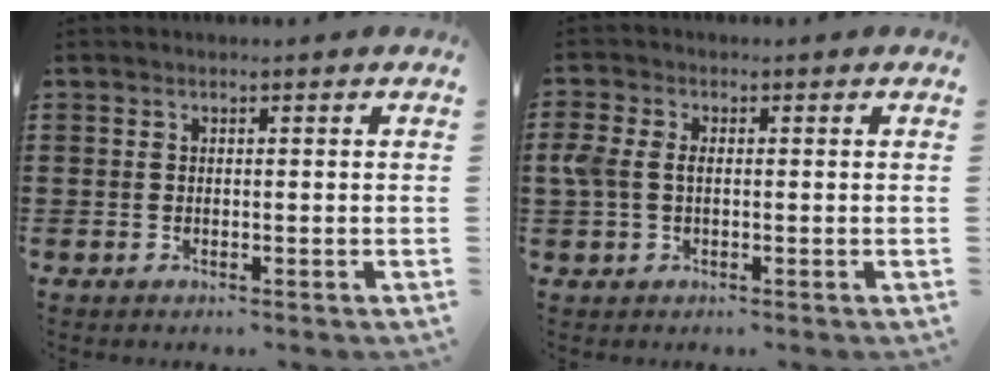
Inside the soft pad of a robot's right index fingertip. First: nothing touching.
{"total": 3.2, "force": [0.1, 2.1, 2.4], "torque": [-0.073, -0.001, -0.007]}